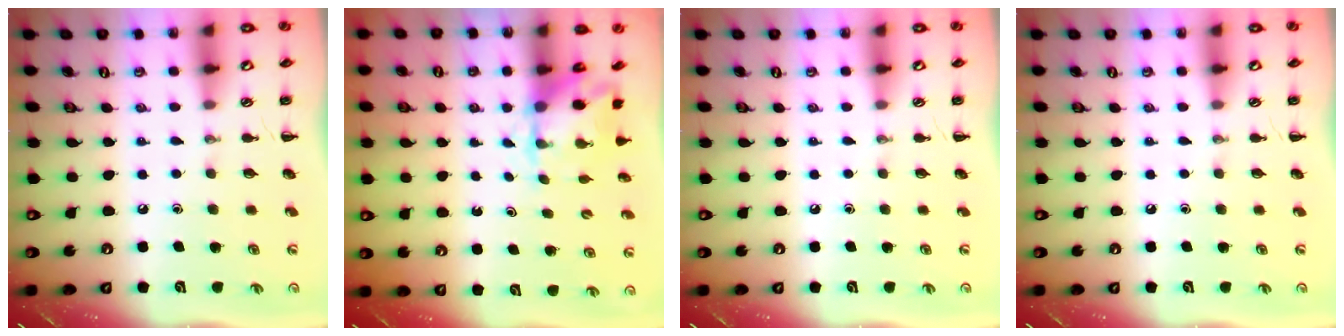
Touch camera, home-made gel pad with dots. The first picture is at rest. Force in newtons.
{"total": 3.7, "press": 3.5, "slide": 1.1}
{"total": 0.0}
{"total": 0.0}